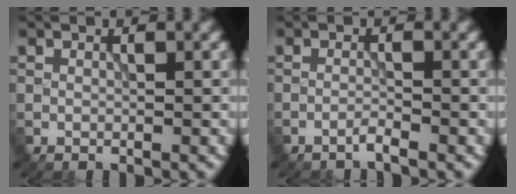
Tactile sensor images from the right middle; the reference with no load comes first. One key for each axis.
{"total": 1.0, "fx": -0.9, "fy": 0.0, "fz": 0.6, "tx": -0.008, "ty": 0.006, "tz": -0.023}